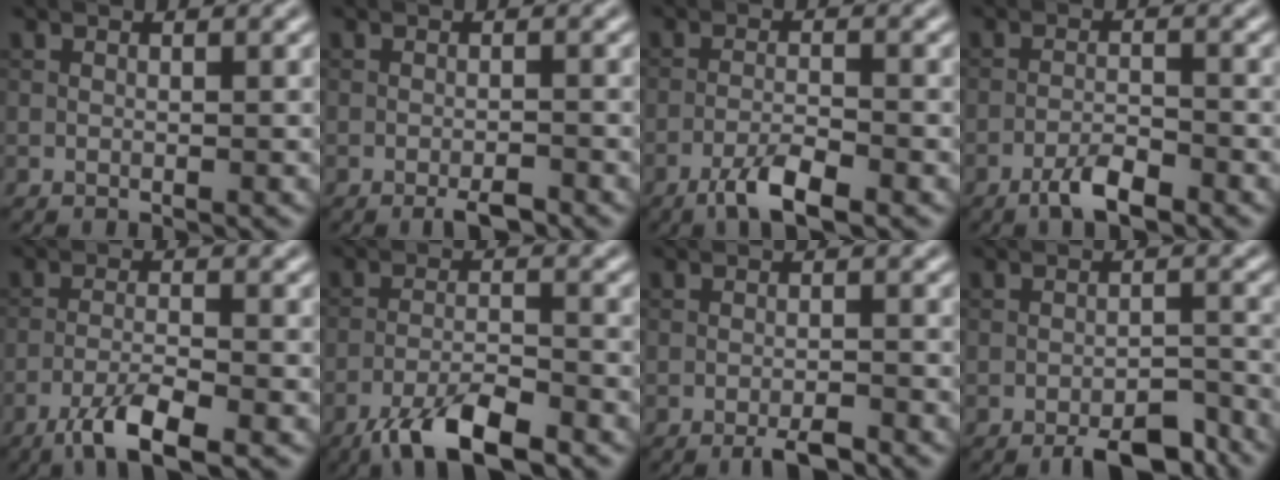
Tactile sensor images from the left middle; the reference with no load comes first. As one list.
[{"total": 1.9, "force": [-1.4, 0.3, 1.3], "torque": [-0.018, -0.002, -0.024]}, {"total": 3.6, "force": [-2.4, 0.7, 2.7], "torque": [-0.052, 0.002, -0.050]}, {"total": 2.9, "force": [-2.1, 0.6, 1.9], "torque": [-0.037, 0.003, -0.042]}, {"total": 4.5, "force": [-2.8, 0.8, 3.4], "torque": [-0.067, -0.002, -0.060]}, {"total": 5.9, "force": [-4.2, 1.4, 3.9], "torque": [-0.072, -0.002, -0.079]}, {"total": 2.2, "force": [-1.7, 0.3, 1.5], "torque": [-0.022, -0.002, -0.031]}, {"total": 4.8, "force": [-3.6, 1.5, 2.8], "torque": [-0.037, 0.000, -0.051]}]